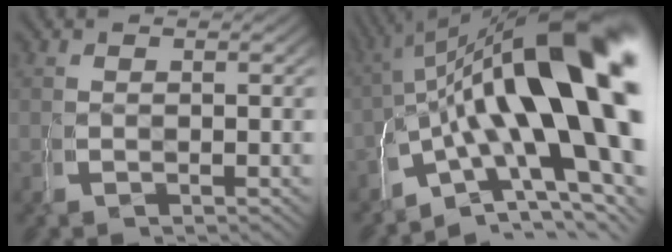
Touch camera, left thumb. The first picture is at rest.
{"total": 21.2, "force": [-0.4, 12.2, 17.3], "torque": [-0.255, -0.044, 0.012]}